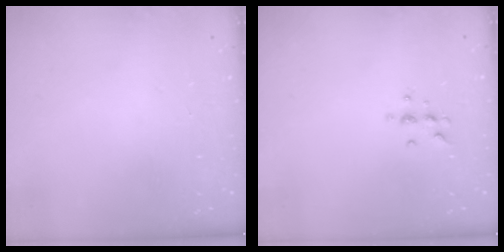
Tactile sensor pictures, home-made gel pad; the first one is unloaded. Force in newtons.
{"total": 5.7, "press": 5.5, "slide": 1.6}